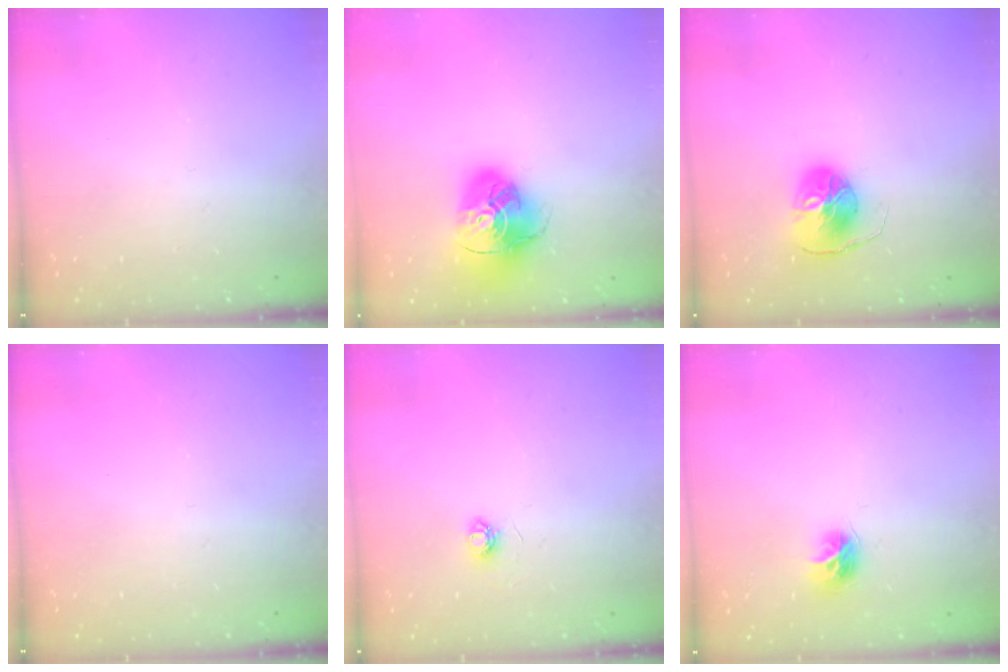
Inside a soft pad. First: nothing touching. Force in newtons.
{"total": 14.4, "press": 14.3, "slide": 1.8}
{"total": 10.1, "press": 10.1, "slide": 0.2}
{"total": 0.0}
{"total": 4.7, "press": 4.6, "slide": 0.6}
{"total": 7.5, "press": 7.5, "slide": 0.4}